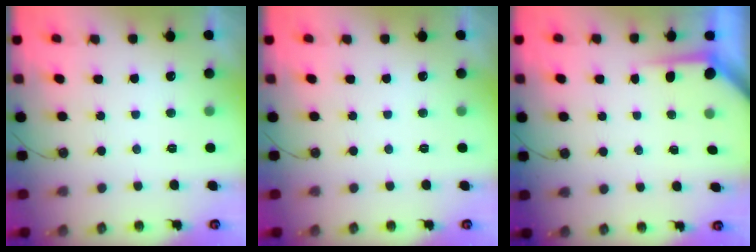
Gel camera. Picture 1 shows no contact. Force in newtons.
{"total": 0.0}
{"total": 3.7, "press": 3.7, "slide": 0.4}